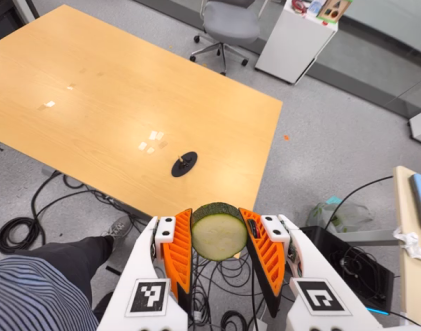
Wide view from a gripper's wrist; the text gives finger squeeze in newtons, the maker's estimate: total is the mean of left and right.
{"total": 12.6, "left": 11.6, "right": 13.5}